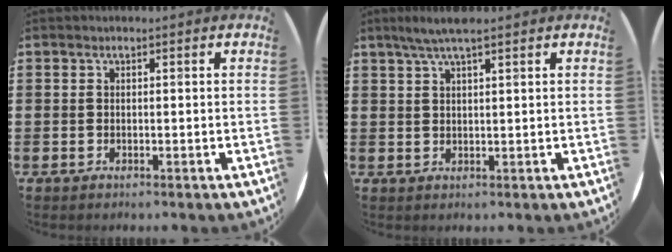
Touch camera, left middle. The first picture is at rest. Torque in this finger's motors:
{"motor_torque": [0.57, -0.43, 0.12, 0.02]}